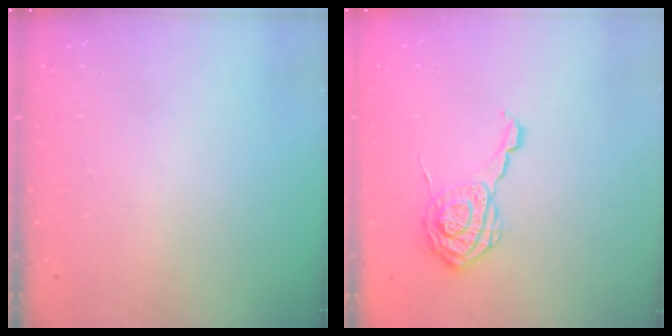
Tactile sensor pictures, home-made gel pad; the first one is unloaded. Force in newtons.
{"total": 12.1, "press": 12.1, "slide": 0.7}